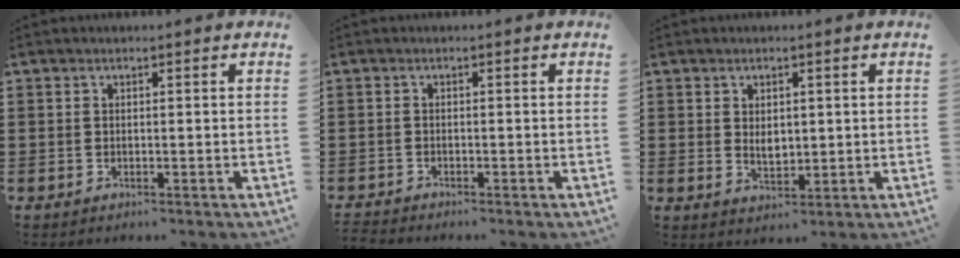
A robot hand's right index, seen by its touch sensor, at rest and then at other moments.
{"total": 1.3, "force": [-1.3, -0.1, -0.1], "torque": [-0.001, 0.000, -0.028]}
{"total": 2.8, "force": [0.4, 1.6, 2.2], "torque": [-0.038, 0.003, 0.005]}